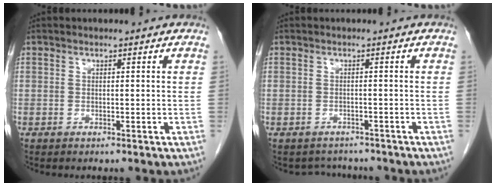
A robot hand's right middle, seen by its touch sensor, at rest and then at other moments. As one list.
[{"total": 3.1, "force": [-2.8, 1.4, -0.2], "torque": [0.001, 0.005, -0.041]}]